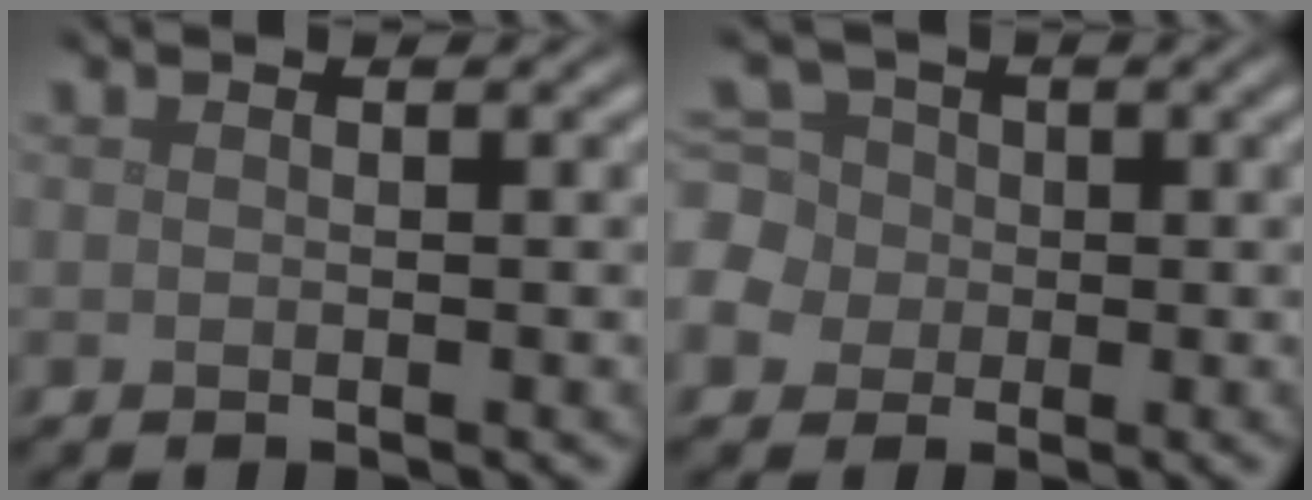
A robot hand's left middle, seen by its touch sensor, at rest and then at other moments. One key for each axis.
{"total": 6.7, "fx": -0.7, "fy": 6.3, "fz": 2.3, "tx": -0.060, "ty": 0.027, "tz": -0.045}